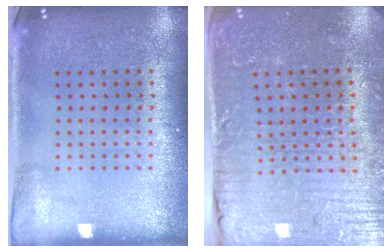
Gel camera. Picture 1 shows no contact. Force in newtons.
{"total": 4.0, "press": 4.0, "slide": 0.3}